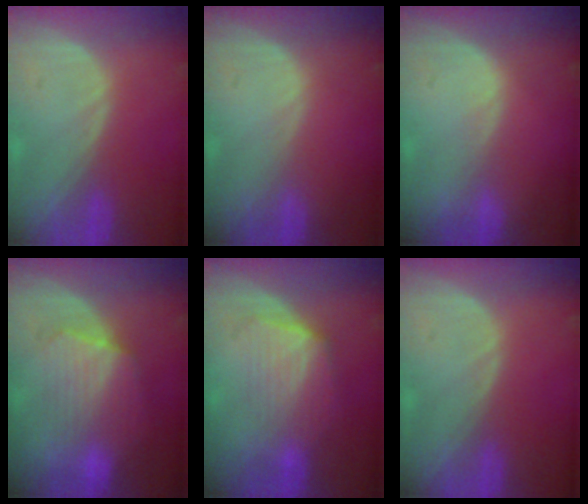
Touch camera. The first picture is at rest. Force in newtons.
{"total": 0.0}
{"total": 0.8, "press": 0.5, "slide": 0.7}
{"total": 7.1, "press": 6.9, "slide": 1.3}
{"total": 7.2, "press": 6.5, "slide": 3.0}
{"total": 0.0}